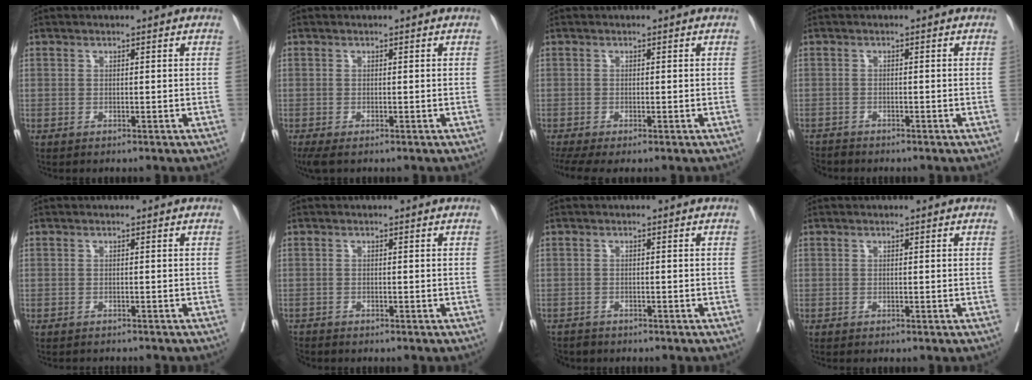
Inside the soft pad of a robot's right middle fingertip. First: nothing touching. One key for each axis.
{"total": 2.9, "fx": -2.1, "fy": 0.8, "fz": 1.8, "tx": -0.031, "ty": -0.012, "tz": -0.034}
{"total": 3.8, "fx": -2.5, "fy": 0.9, "fz": 2.7, "tx": -0.055, "ty": -0.013, "tz": -0.049}
{"total": 2.7, "fx": -2.7, "fy": 0.6, "fz": -0.2, "tx": 0.004, "ty": -0.010, "tz": -0.051}
{"total": 3.1, "fx": -3.0, "fy": 0.6, "fz": 0.7, "tx": -0.006, "ty": -0.004, "tz": -0.039}
{"total": 2.0, "fx": -1.9, "fy": 0.4, "fz": -0.1, "tx": 0.000, "ty": -0.009, "tz": -0.038}
{"total": 4.0, "fx": -3.5, "fy": 1.8, "fz": 0.2, "tx": -0.001, "ty": -0.005, "tz": -0.061}
{"total": 0.0}